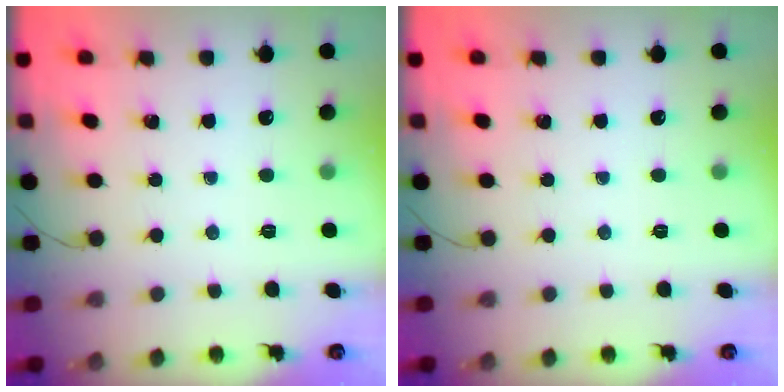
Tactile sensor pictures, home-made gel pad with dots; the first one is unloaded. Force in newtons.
{"total": 0.0}